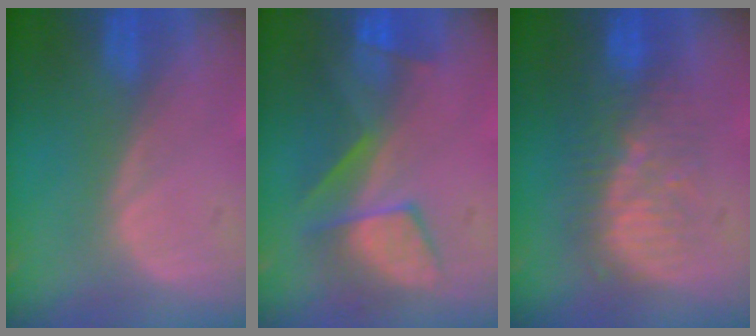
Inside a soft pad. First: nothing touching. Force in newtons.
{"total": 8.0, "press": 7.4, "slide": 2.9}
{"total": 8.5, "press": 7.6, "slide": 3.7}